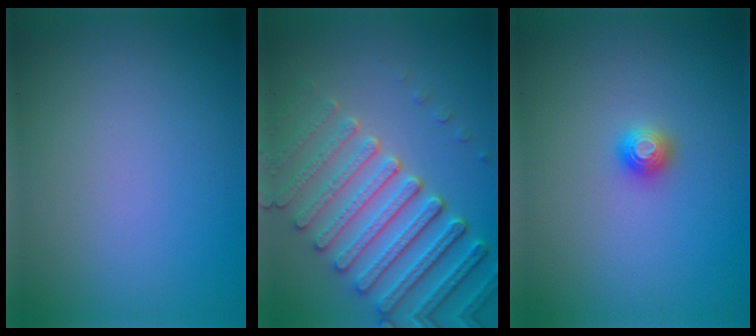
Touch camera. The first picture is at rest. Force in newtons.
{"total": 7.2, "press": 5.5, "slide": 4.6}
{"total": 1.1, "press": 1.1, "slide": 0.1}